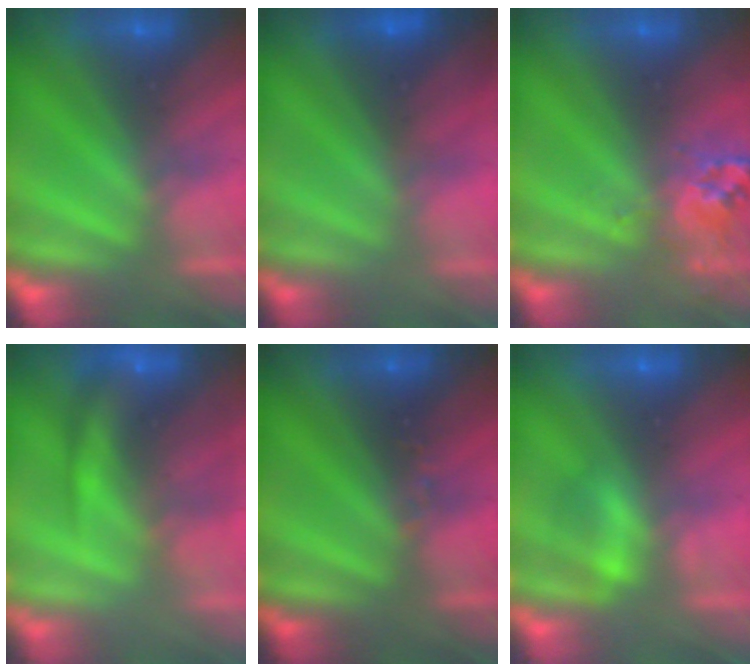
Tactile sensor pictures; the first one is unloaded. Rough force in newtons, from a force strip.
{"total": 2.8}
{"total": 2.6}
{"total": 10.8}
{"total": 2.4}
{"total": 2.2}